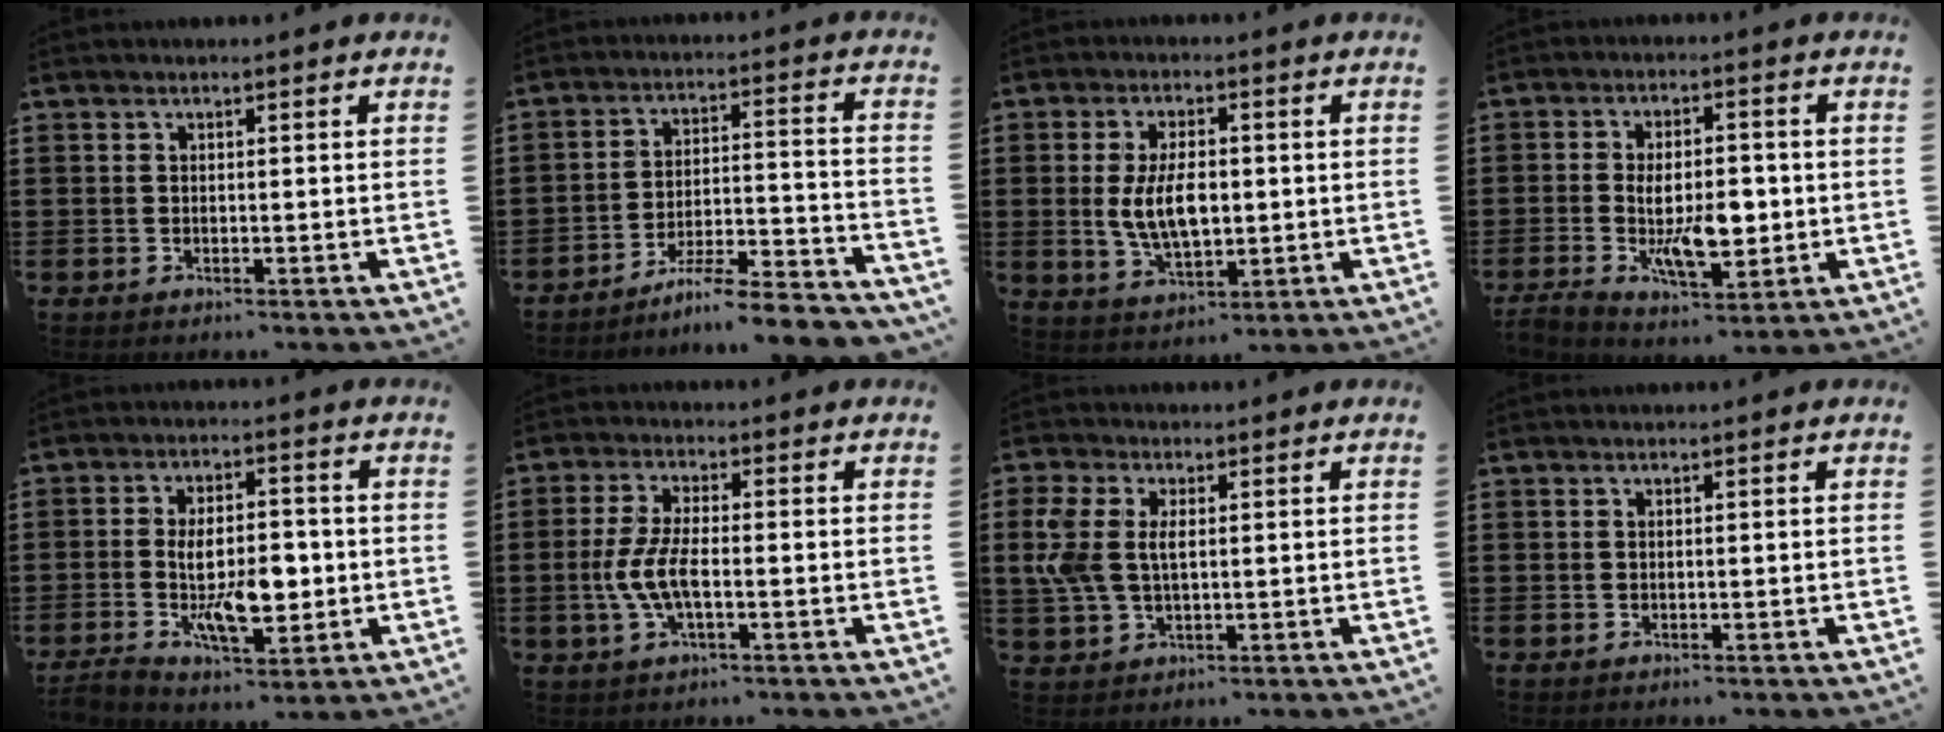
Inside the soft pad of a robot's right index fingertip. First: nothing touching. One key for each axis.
{"total": 7.0, "fx": -6.4, "fy": -0.4, "fz": 2.8, "tx": -0.046, "ty": -0.005, "tz": -0.126}
{"total": 7.6, "fx": 0.1, "fy": 3.9, "fz": 6.5, "tx": -0.136, "ty": -0.001, "tz": -0.005}
{"total": 8.6, "fx": -1.3, "fy": 4.0, "fz": 7.6, "tx": -0.134, "ty": -0.002, "tz": -0.026}
{"total": 9.5, "fx": -1.5, "fy": 4.5, "fz": 8.3, "tx": -0.144, "ty": 0.000, "tz": -0.029}
{"total": 6.2, "fx": -1.5, "fy": 2.1, "fz": 5.6, "tx": -0.132, "ty": -0.007, "tz": -0.035}
{"total": 6.0, "fx": 1.0, "fy": 3.3, "fz": 4.8, "tx": -0.128, "ty": -0.001, "tz": 0.008}
{"total": 0.0}